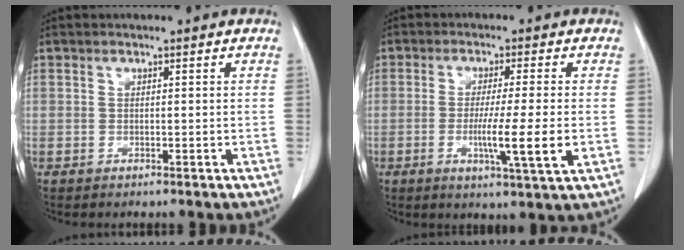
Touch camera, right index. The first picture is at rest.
{"total": 8.4, "force": [-1.6, -0.7, 8.2], "torque": [-0.139, -0.024, -0.030]}